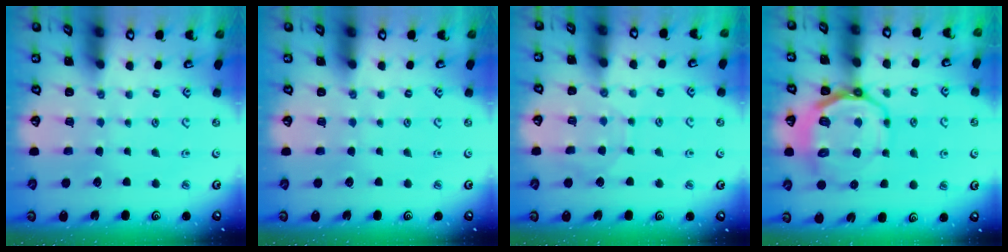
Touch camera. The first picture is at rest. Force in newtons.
{"total": 0.0}
{"total": 3.9, "press": 3.9, "slide": 0.5}
{"total": 12.5, "press": 12.1, "slide": 3.0}